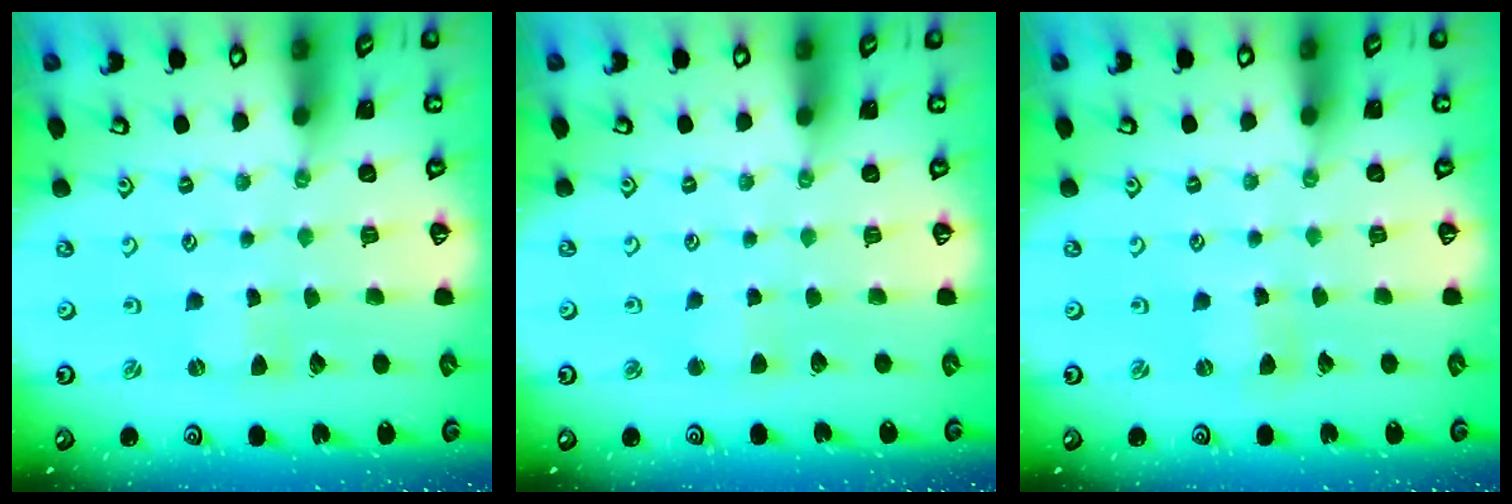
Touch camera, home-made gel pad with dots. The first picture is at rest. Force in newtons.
{"total": 2.5, "press": 2.5, "slide": 0.3}
{"total": 2.0, "press": 2.0, "slide": 0.1}